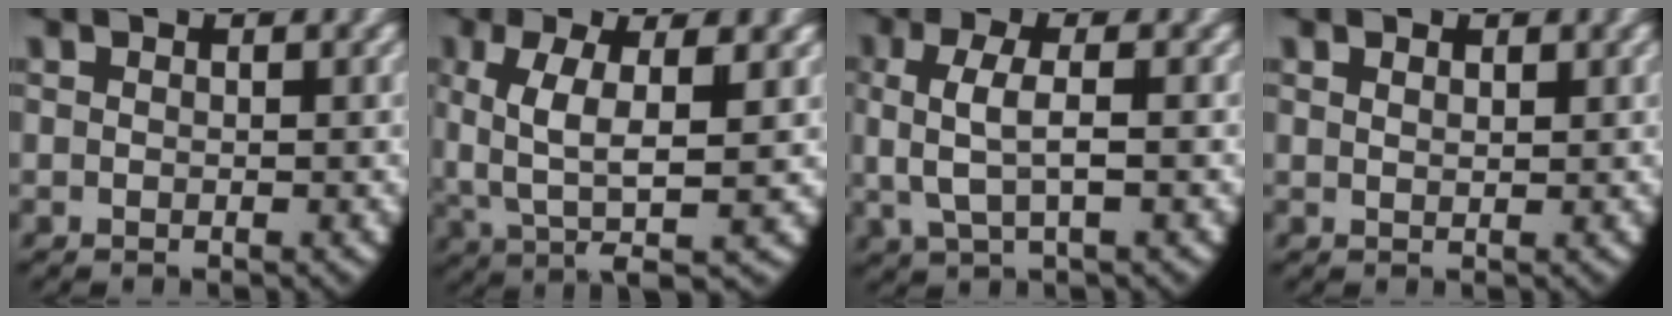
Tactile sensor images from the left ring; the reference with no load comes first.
{"total": 6.8, "force": [0.4, 3.0, 6.1], "torque": [-0.112, -0.013, 0.017]}
{"total": 4.3, "force": [0.8, 2.0, 3.7], "torque": [-0.088, -0.002, 0.022]}
{"total": 0.8, "force": [0.7, -0.1, 0.3], "torque": [-0.006, -0.008, 0.021]}